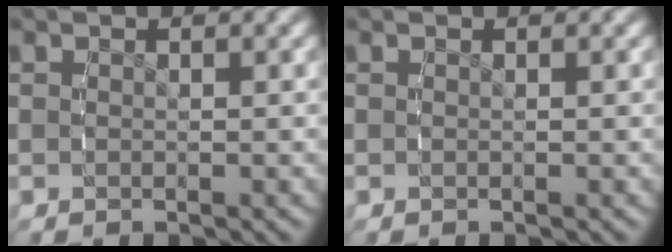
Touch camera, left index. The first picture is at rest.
{"total": 0.0}